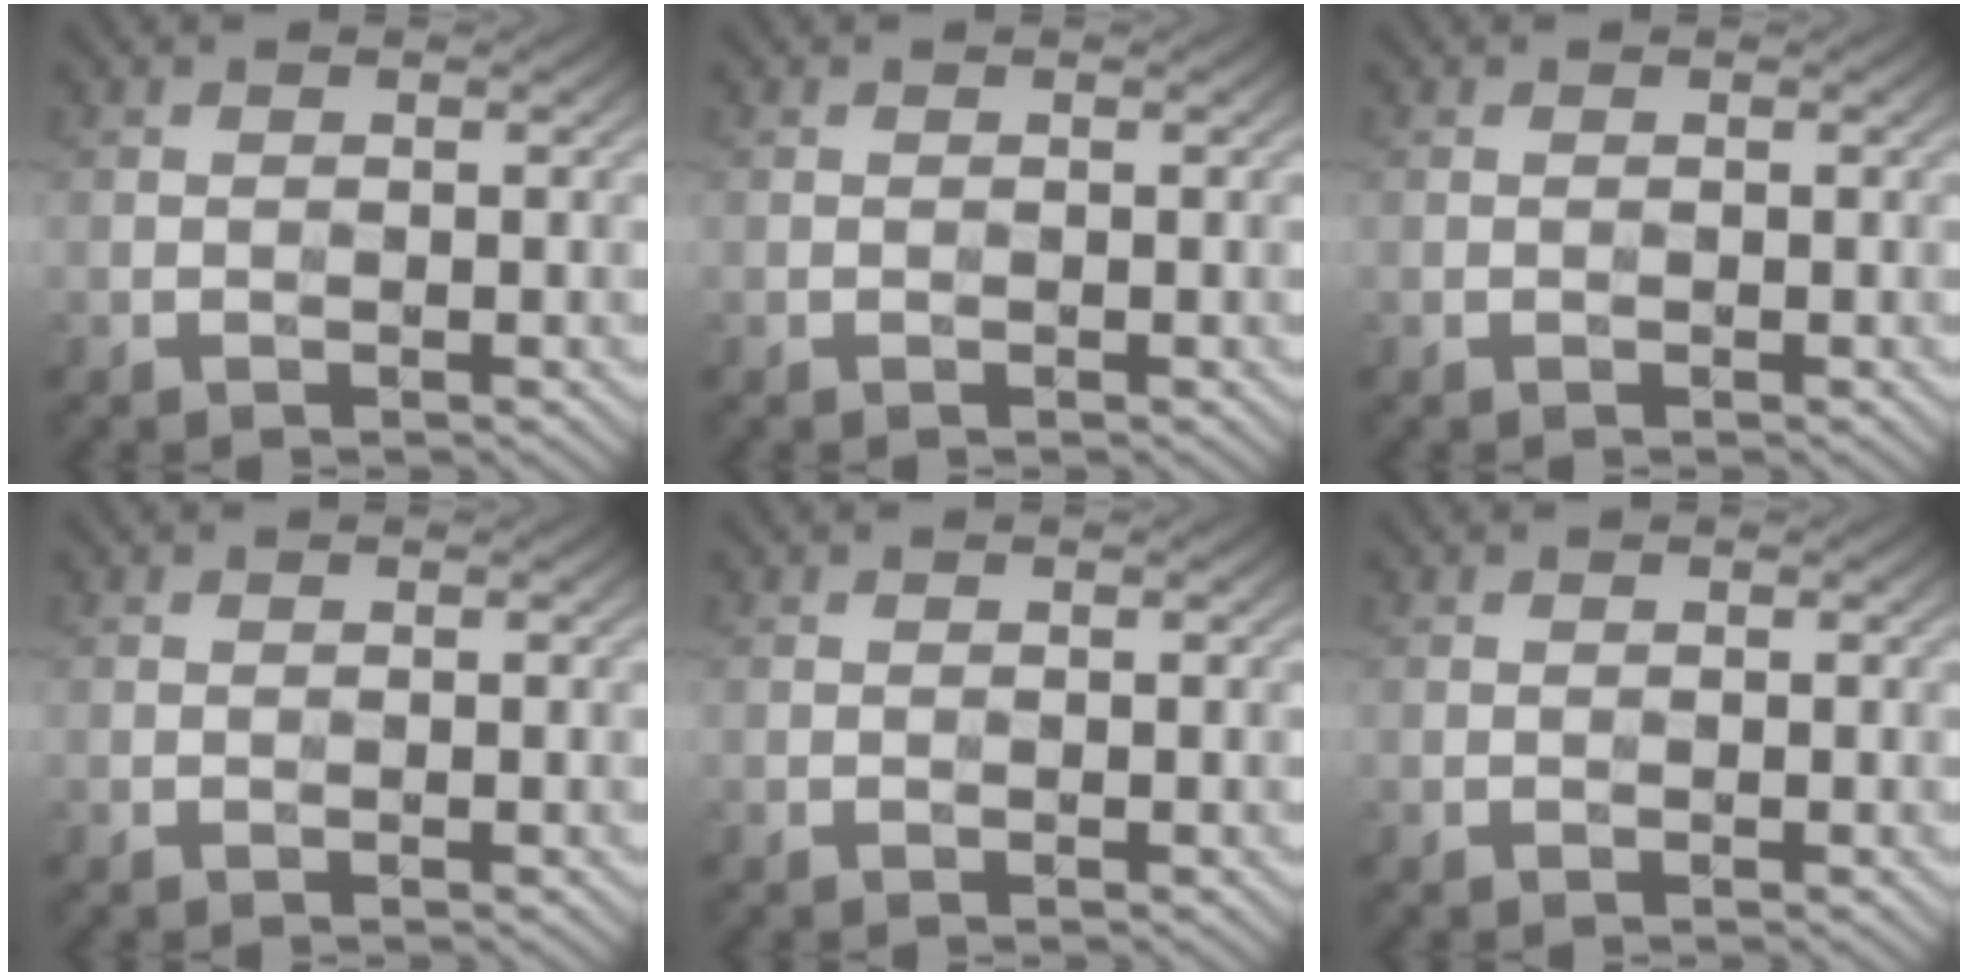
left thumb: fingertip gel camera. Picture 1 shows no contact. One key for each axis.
{"total": 0.0}
{"total": 0.0}
{"total": 0.0}
{"total": 0.0}
{"total": 0.0}